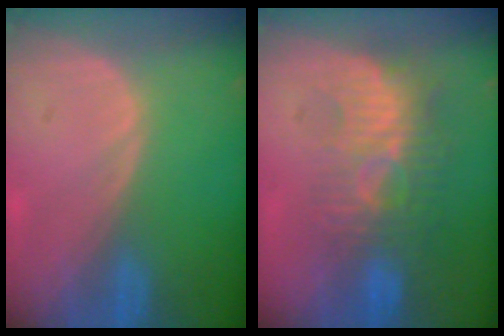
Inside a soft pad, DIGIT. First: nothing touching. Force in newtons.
{"total": 9.3, "press": 8.5, "slide": 3.8}